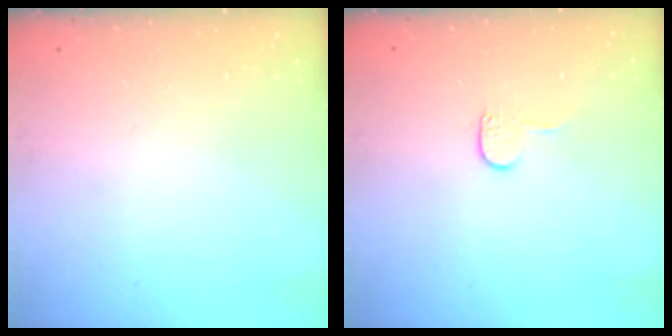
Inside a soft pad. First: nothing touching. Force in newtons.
{"total": 3.8, "press": 3.8, "slide": 0.4}